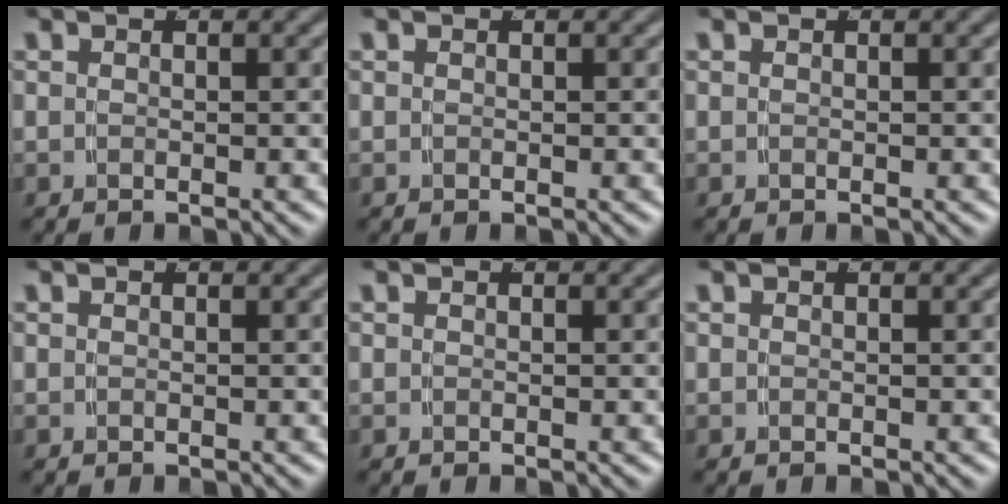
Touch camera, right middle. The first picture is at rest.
{"total": 0.0}
{"total": 0.0}
{"total": 0.0}
{"total": 0.0}
{"total": 0.0}